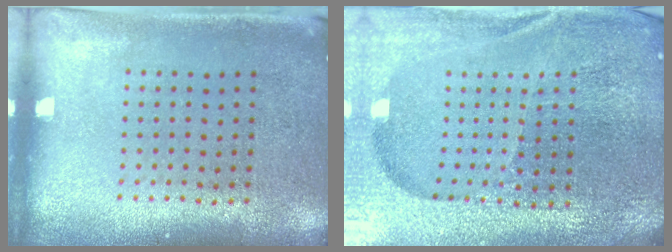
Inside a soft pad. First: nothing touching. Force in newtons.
{"total": 5.0, "press": 4.7, "slide": 1.7}